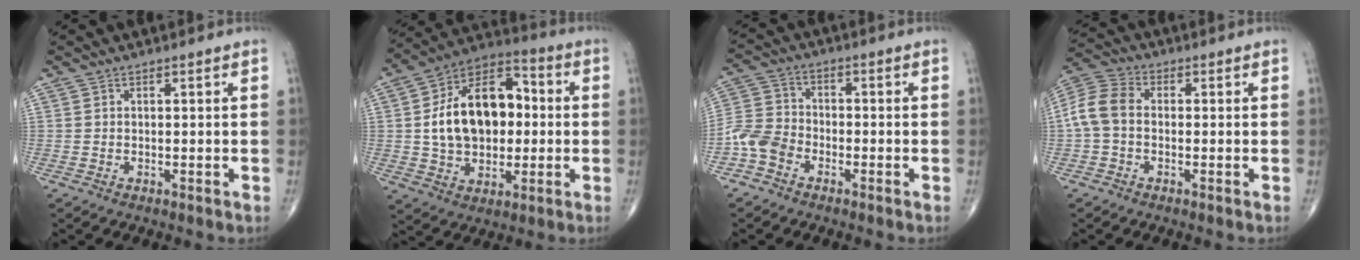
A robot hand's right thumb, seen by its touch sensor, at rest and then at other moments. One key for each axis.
{"total": 19.1, "fx": 1.0, "fy": 12.7, "fz": 14.3, "tx": -0.205, "ty": 0.029, "tz": 0.017}
{"total": 6.6, "fx": -3.5, "fy": 4.7, "fz": 3.0, "tx": -0.055, "ty": 0.023, "tz": -0.078}
{"total": 7.6, "fx": -0.4, "fy": 5.4, "fz": 5.4, "tx": -0.109, "ty": 0.022, "tz": -0.021}